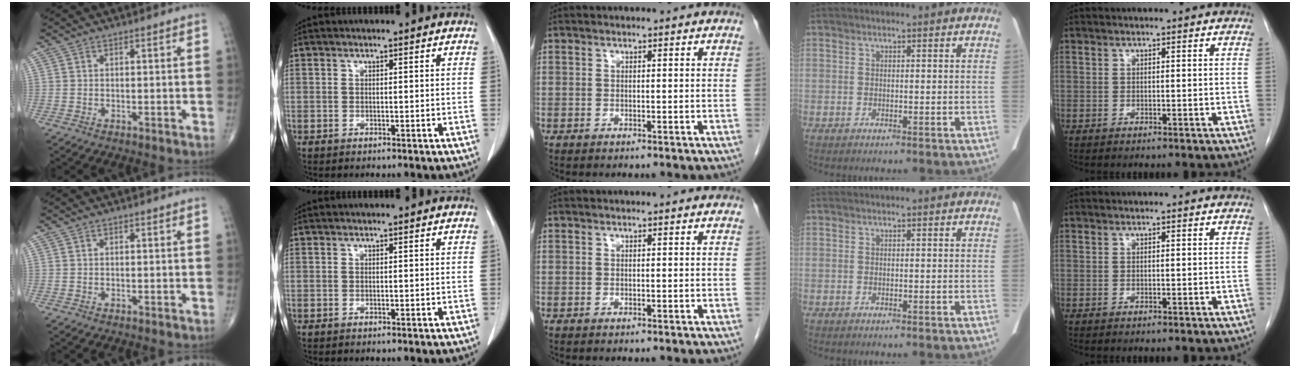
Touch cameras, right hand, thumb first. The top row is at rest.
{}